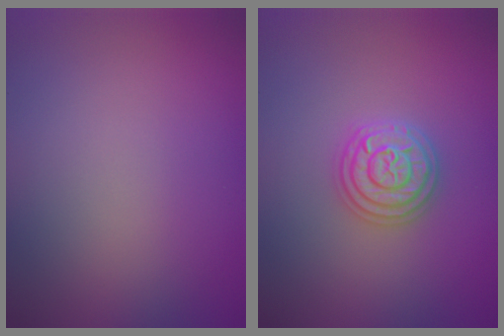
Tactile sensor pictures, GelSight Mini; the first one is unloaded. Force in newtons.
{"total": 3.6, "press": 3.6, "slide": 0.4}